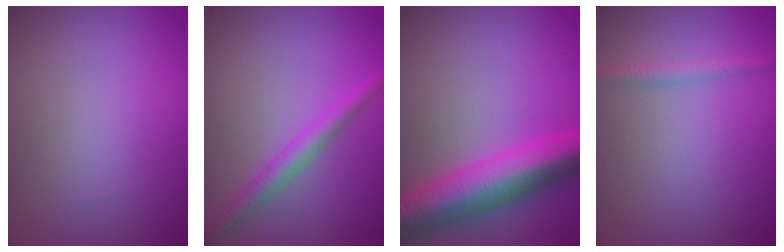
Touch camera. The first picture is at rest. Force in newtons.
{"total": 2.4, "press": 2.4, "slide": 0.1}
{"total": 9.4, "press": 9.4, "slide": 0.2}
{"total": 1.4, "press": 1.4, "slide": 0.1}